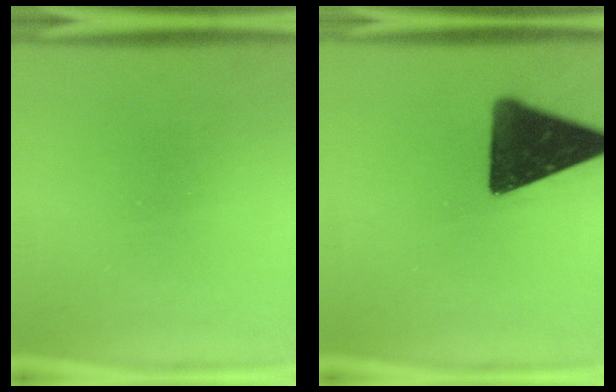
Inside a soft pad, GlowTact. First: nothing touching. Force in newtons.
{"total": 15.3}